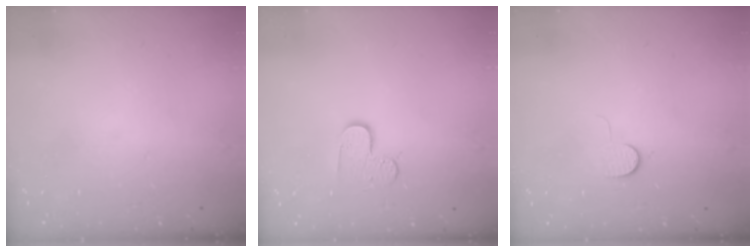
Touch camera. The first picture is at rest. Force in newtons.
{"total": 7.4, "press": 7.4, "slide": 0.7}
{"total": 4.8, "press": 4.7, "slide": 0.5}